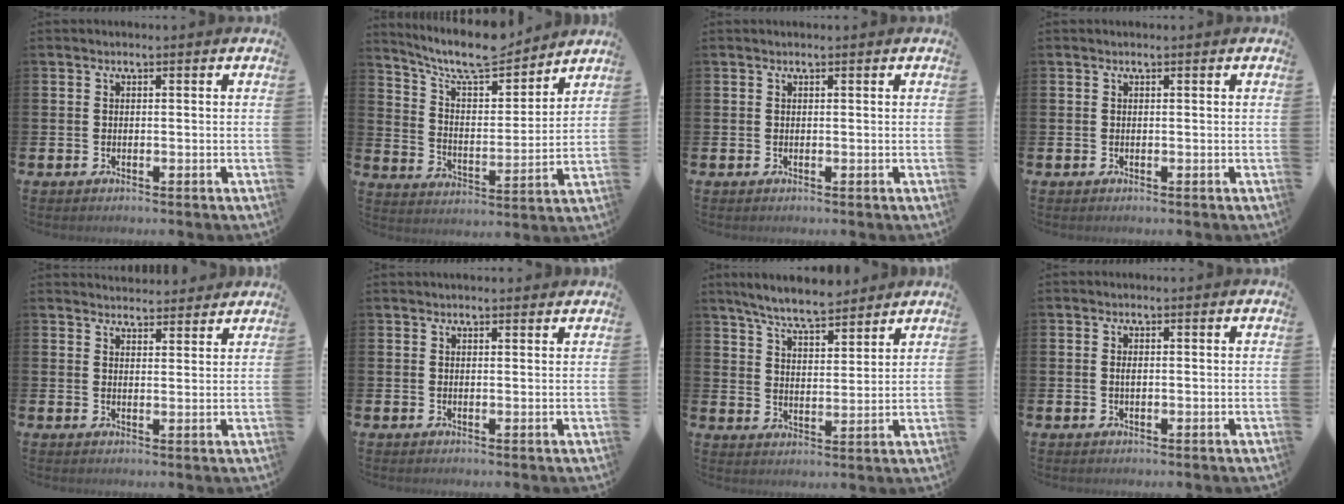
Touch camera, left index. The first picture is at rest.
{"total": 9.4, "force": [8.6, 1.9, 3.1], "torque": [-0.092, -0.056, 0.152]}
{"total": 0.0}
{"total": 0.0}
{"total": 3.2, "force": [3.2, 0.5, -0.4], "torque": [0.013, -0.024, 0.057]}
{"total": 1.1, "force": [1.1, 0.2, 0.0], "torque": [0.012, -0.005, 0.017]}
{"total": 6.9, "force": [6.5, 1.1, 2.1], "torque": [-0.069, -0.026, 0.119]}
{"total": 0.7, "force": [0.0, 0.3, 0.6], "torque": [-0.011, 0.000, -0.001]}